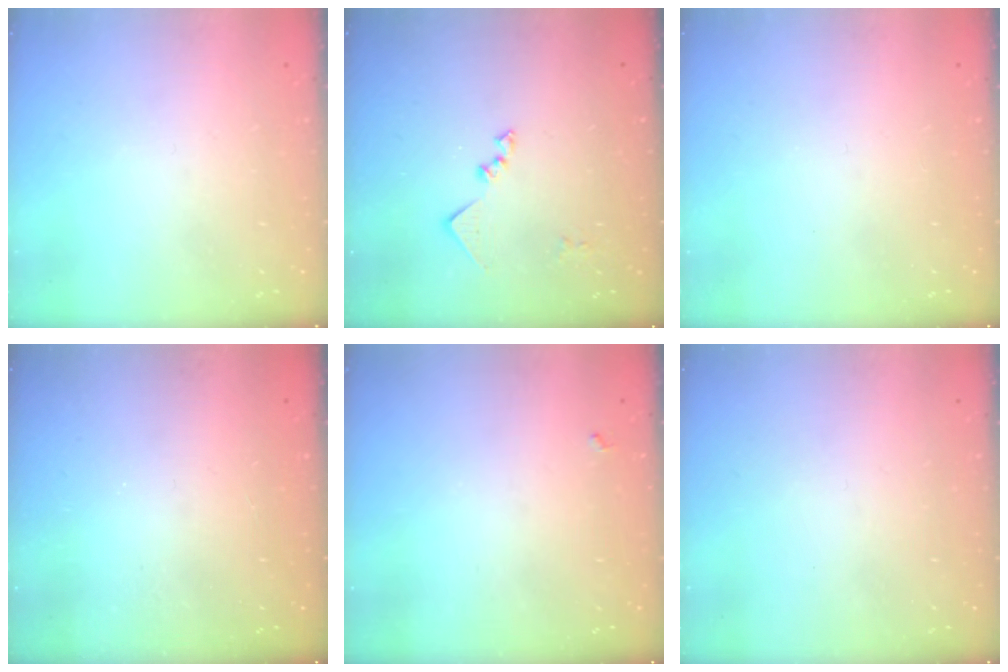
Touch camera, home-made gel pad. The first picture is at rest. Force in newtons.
{"total": 9.6, "press": 9.6, "slide": 0.1}
{"total": 0.0}
{"total": 4.7, "press": 4.7, "slide": 0.5}
{"total": 3.6, "press": 3.5, "slide": 0.4}
{"total": 0.0}